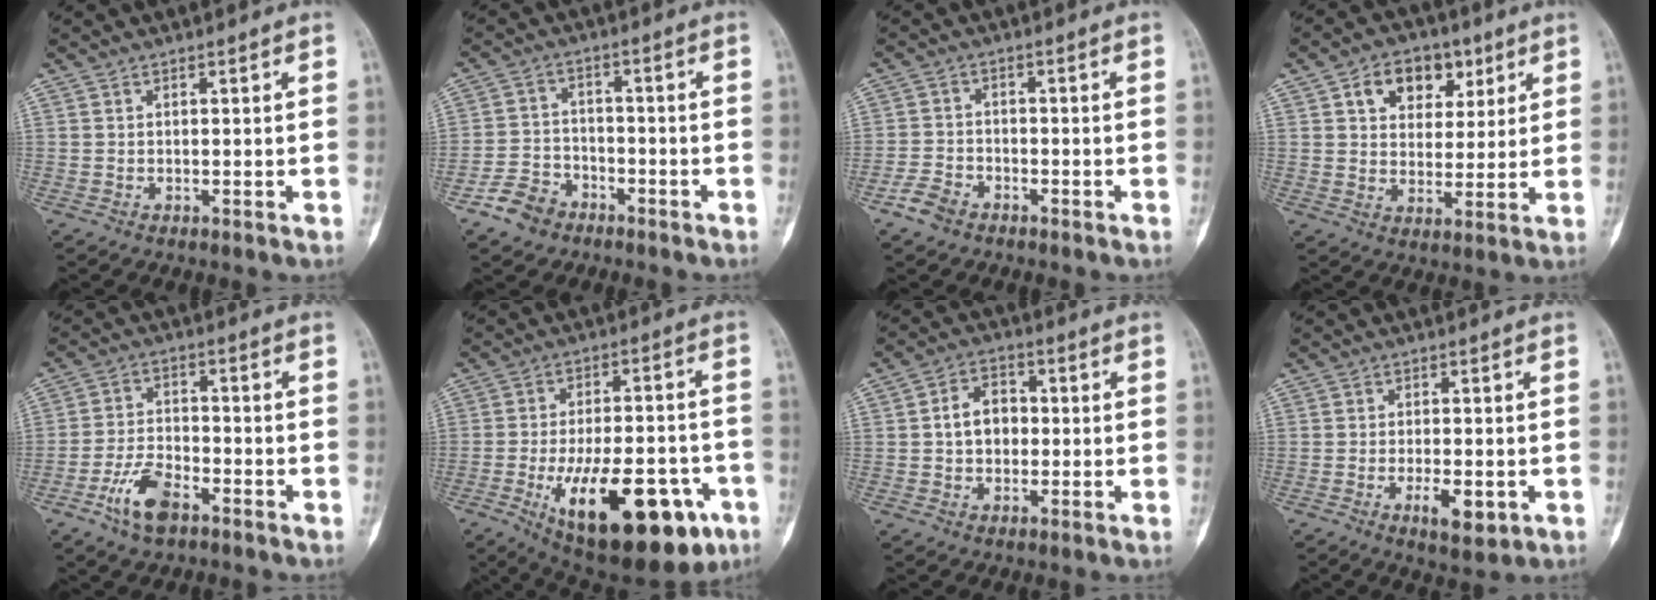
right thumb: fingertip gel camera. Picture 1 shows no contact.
{"total": 6.5, "force": [-4.3, 4.5, 2.0], "torque": [-0.022, 0.028, -0.078]}
{"total": 4.1, "force": [-2.8, 2.4, 1.7], "torque": [-0.032, 0.016, -0.052]}
{"total": 10.9, "force": [4.7, 7.7, 6.0], "torque": [-0.051, -0.010, 0.073]}
{"total": 8.3, "force": [-4.8, 3.9, 5.6], "torque": [-0.108, 0.024, -0.089]}
{"total": 25.0, "force": [-10.3, 10.4, 20.2], "torque": [-0.268, 0.025, -0.137]}
{"total": 7.0, "force": [0.0, 5.3, 4.5], "torque": [-0.052, 0.017, -0.007]}
{"total": 5.7, "force": [-2.1, 2.3, 4.8], "torque": [-0.069, -0.001, -0.026]}